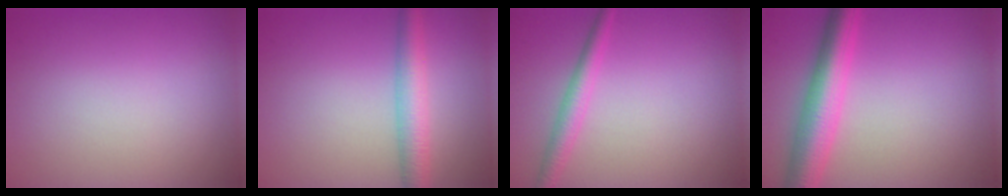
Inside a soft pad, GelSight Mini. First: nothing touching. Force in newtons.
{"total": 4.0, "press": 4.0, "slide": 0.1}
{"total": 2.4, "press": 2.4, "slide": 0.1}
{"total": 6.2, "press": 6.2, "slide": 0.3}